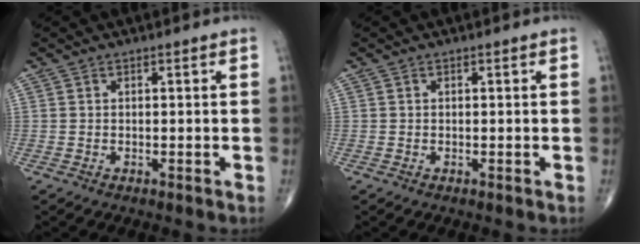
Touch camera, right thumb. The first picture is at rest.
{"total": 0.0}